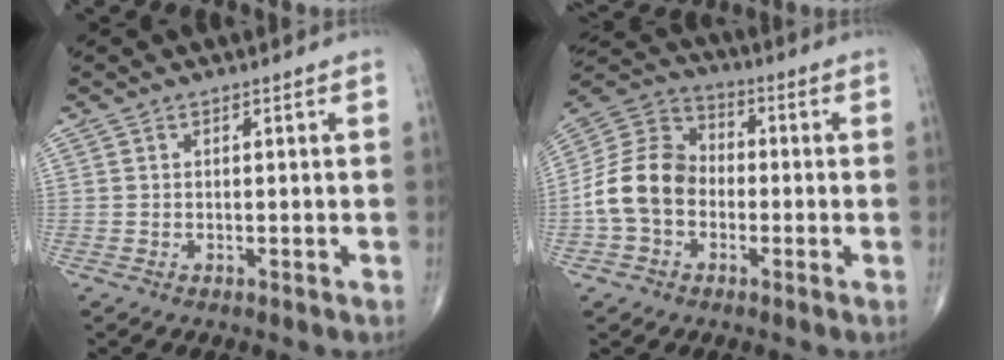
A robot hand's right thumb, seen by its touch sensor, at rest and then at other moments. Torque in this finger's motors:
{"motor_torque": [1.39, 2.15, 1.01, -0.88, 0.12]}